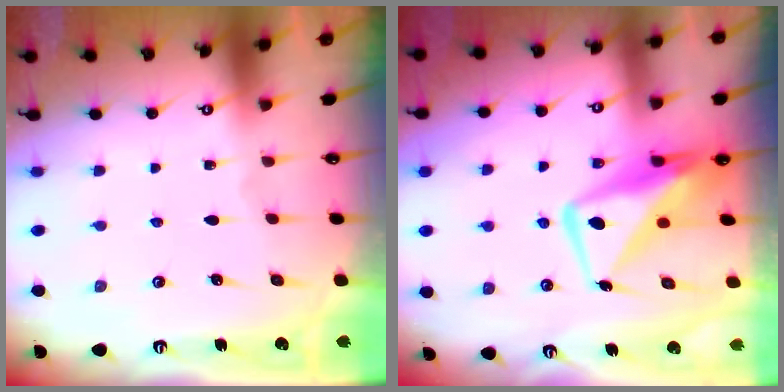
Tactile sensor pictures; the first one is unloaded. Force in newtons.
{"total": 12.2, "press": 12.1, "slide": 1.4}